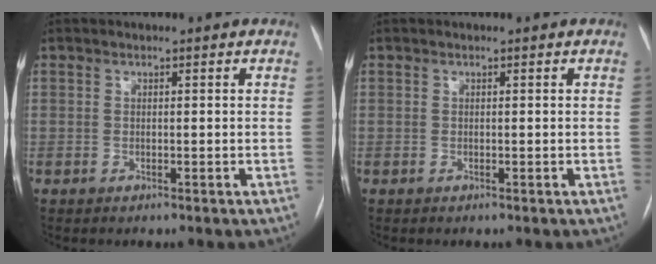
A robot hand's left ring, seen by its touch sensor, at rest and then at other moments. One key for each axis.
{"total": 0.0}